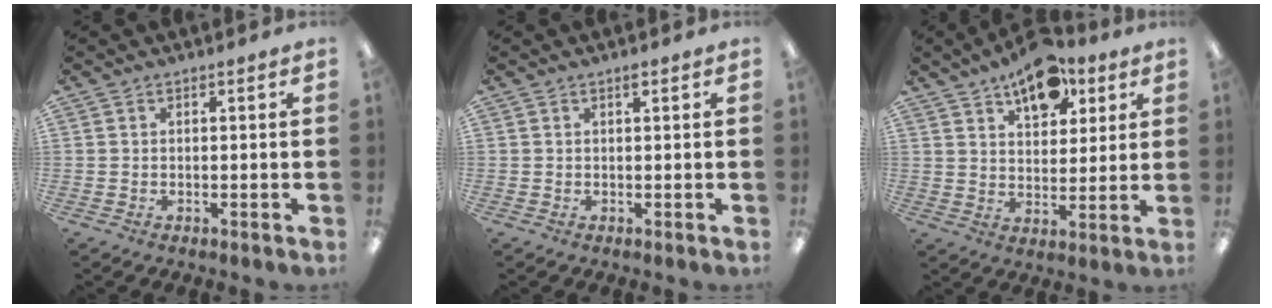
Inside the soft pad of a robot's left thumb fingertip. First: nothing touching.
{"total": 0.9, "force": [0.6, 0.1, 0.7], "torque": [-0.015, 0.001, 0.011]}
{"total": 13.3, "force": [8.5, 7.3, 7.1], "torque": [-0.088, -0.040, 0.148]}